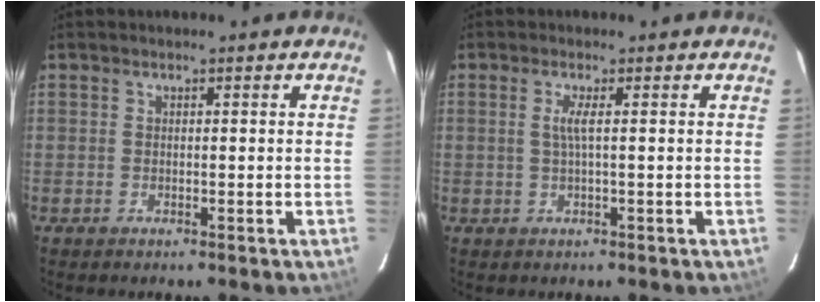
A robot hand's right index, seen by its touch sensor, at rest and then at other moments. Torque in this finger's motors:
{"motor_torque": [-0.09, 0.12, 0.13, 0.05]}